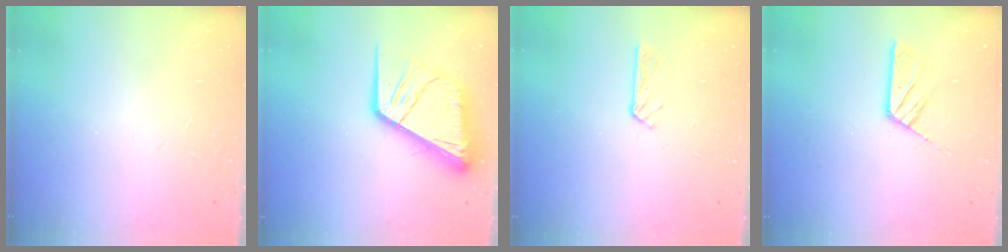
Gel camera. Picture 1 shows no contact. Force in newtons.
{"total": 18.4, "press": 18.2, "slide": 2.3}
{"total": 3.9, "press": 3.9, "slide": 0.5}
{"total": 6.9, "press": 6.9, "slide": 0.3}